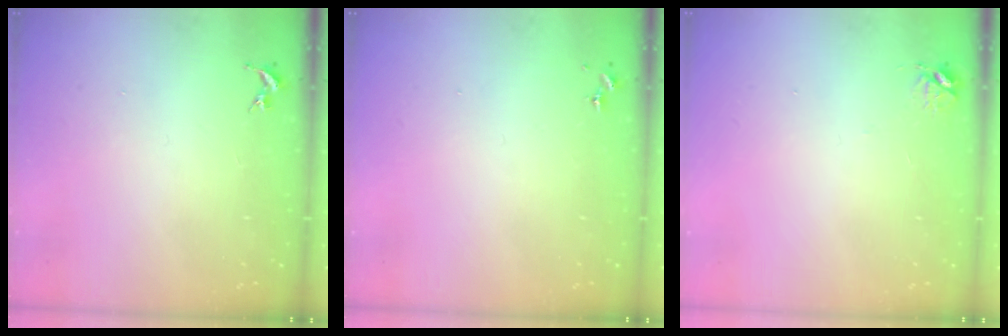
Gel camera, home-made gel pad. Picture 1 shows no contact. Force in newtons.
{"total": 0.0}
{"total": 4.7, "press": 4.7, "slide": 0.6}